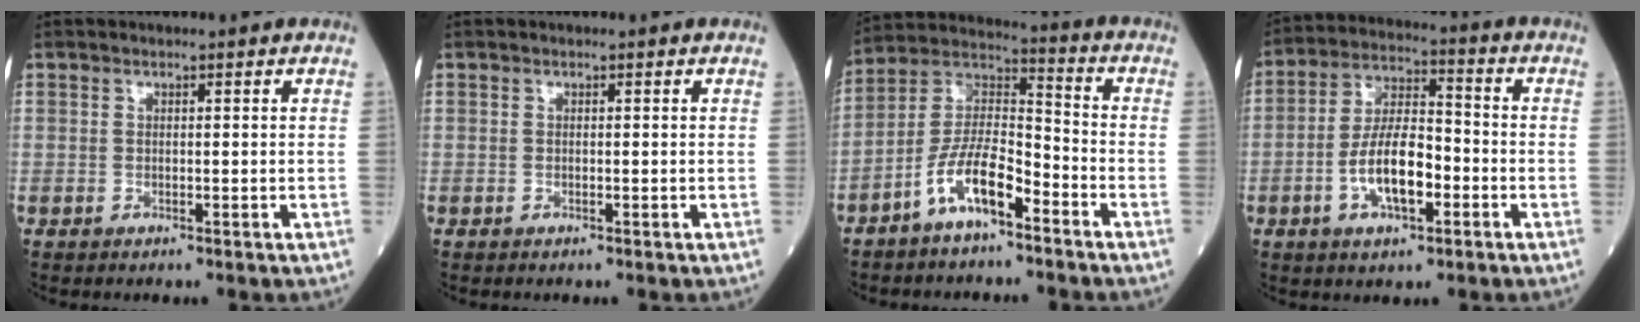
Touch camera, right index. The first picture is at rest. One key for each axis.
{"total": 0.0}
{"total": 10.3, "fx": -5.9, "fy": 3.0, "fz": 7.9, "tx": -0.164, "ty": 0.011, "tz": -0.116}
{"total": 10.5, "fx": -3.2, "fy": 3.9, "fz": 9.2, "tx": -0.178, "ty": 0.013, "tz": -0.061}